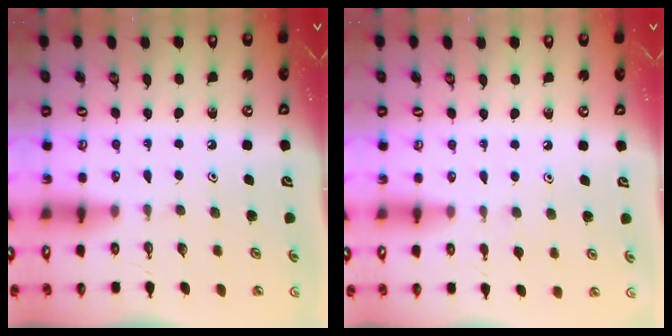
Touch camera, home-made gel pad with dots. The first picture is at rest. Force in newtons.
{"total": 3.3, "press": 3.3, "slide": 0.6}